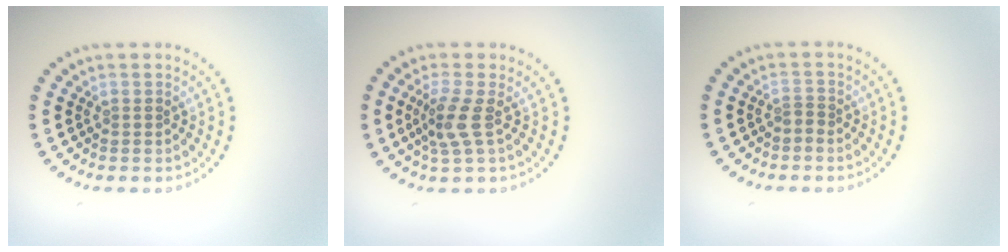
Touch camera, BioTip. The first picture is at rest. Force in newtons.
{"total": 2.6, "press": 2.1, "slide": 1.6}
{"total": 0.7, "press": 0.4, "slide": 0.6}